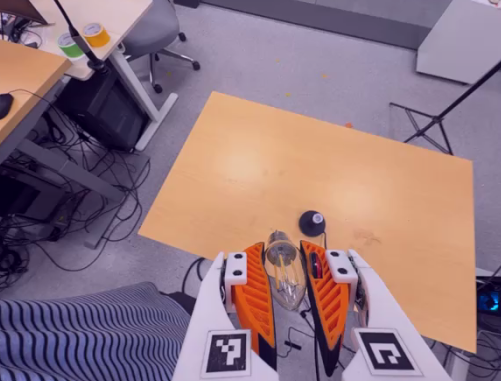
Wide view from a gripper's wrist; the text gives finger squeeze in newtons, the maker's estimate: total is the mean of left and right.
{"total": 24.2, "left": 26.7, "right": 21.6}